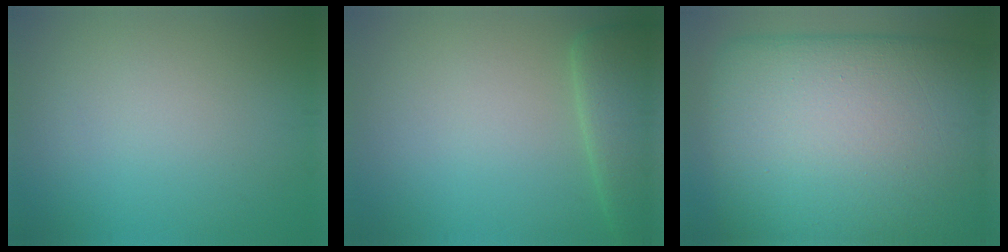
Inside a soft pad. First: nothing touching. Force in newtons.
{"total": 3.8, "press": 3.7, "slide": 0.6}
{"total": 22.9, "press": 22.9, "slide": 0.5}